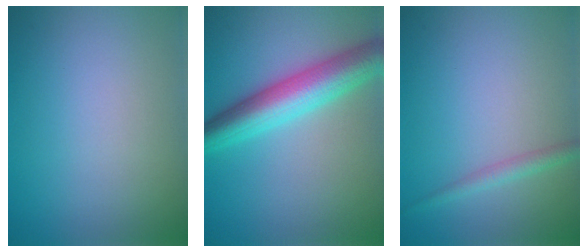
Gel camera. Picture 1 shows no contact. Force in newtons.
{"total": 7.0, "press": 7.0, "slide": 0.2}
{"total": 1.6, "press": 1.5, "slide": 0.2}